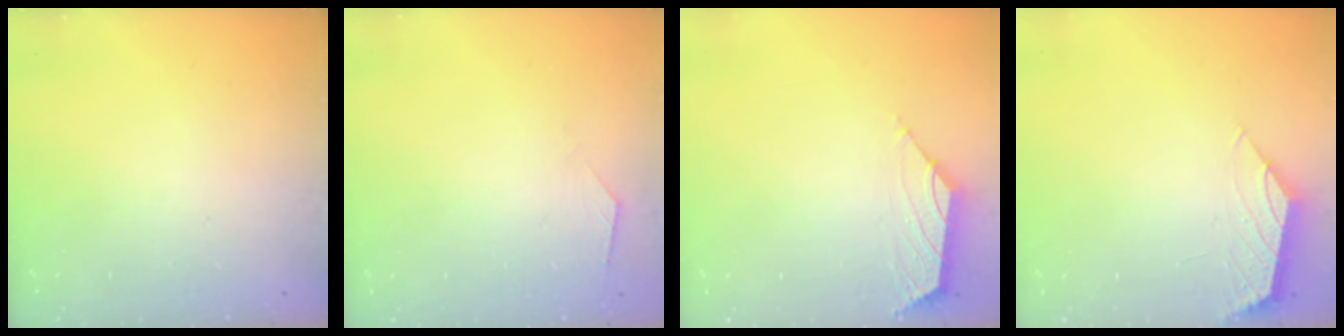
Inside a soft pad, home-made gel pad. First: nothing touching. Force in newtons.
{"total": 1.1, "press": 1.1, "slide": 0.3}
{"total": 1.5, "press": 1.4, "slide": 0.6}
{"total": 0.9, "press": 0.9, "slide": 0.3}